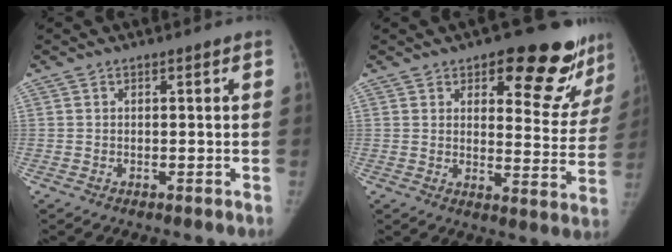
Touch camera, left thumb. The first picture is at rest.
{"total": 18.3, "force": [12.2, 7.7, 11.2], "torque": [-0.074, -0.074, 0.144]}